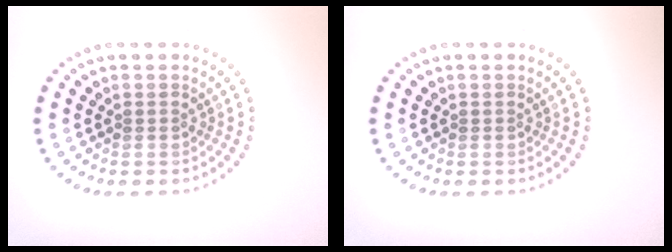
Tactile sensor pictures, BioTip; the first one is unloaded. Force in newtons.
{"total": 0.0}